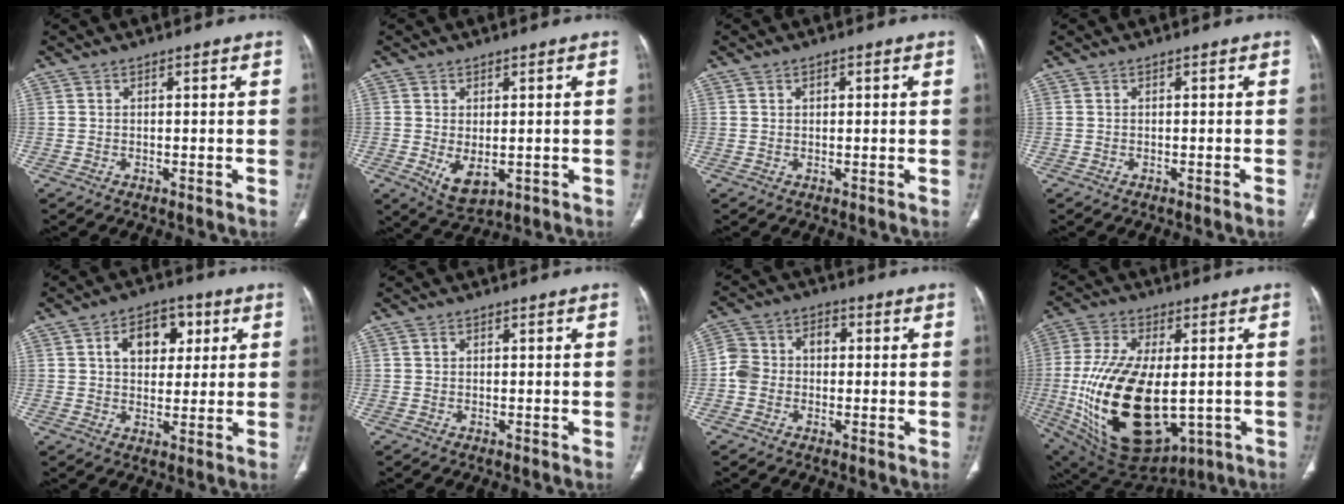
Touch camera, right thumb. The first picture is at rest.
{"total": 5.3, "force": [-0.9, 2.9, 4.2], "torque": [-0.068, -0.010, 0.002]}
{"total": 1.0, "force": [0.4, 0.7, 0.6], "torque": [-0.004, 0.000, 0.005]}
{"total": 0.7, "force": [-0.5, -0.1, 0.5], "torque": [-0.010, 0.001, -0.005]}
{"total": 9.8, "force": [3.2, 6.6, 6.5], "torque": [-0.058, 0.001, 0.046]}
{"total": 0.5, "force": [0.2, 0.4, 0.2], "torque": [-0.002, 0.000, 0.004]}
{"total": 7.1, "force": [-0.6, 5.9, 3.9], "torque": [-0.063, 0.033, -0.022]}
{"total": 25.2, "force": [-3.0, 13.3, 21.2], "torque": [-0.421, -0.025, -0.020]}